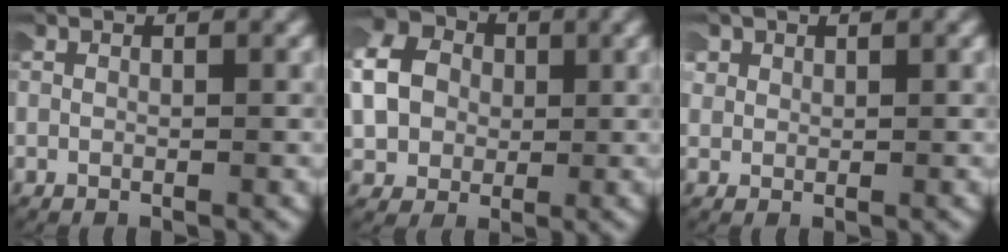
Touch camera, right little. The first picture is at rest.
{"total": 9.6, "force": [2.1, 8.3, 4.4], "torque": [-0.117, 0.009, 0.018]}
{"total": 1.6, "force": [0.7, 1.4, 0.4], "torque": [-0.022, 0.000, 0.011]}